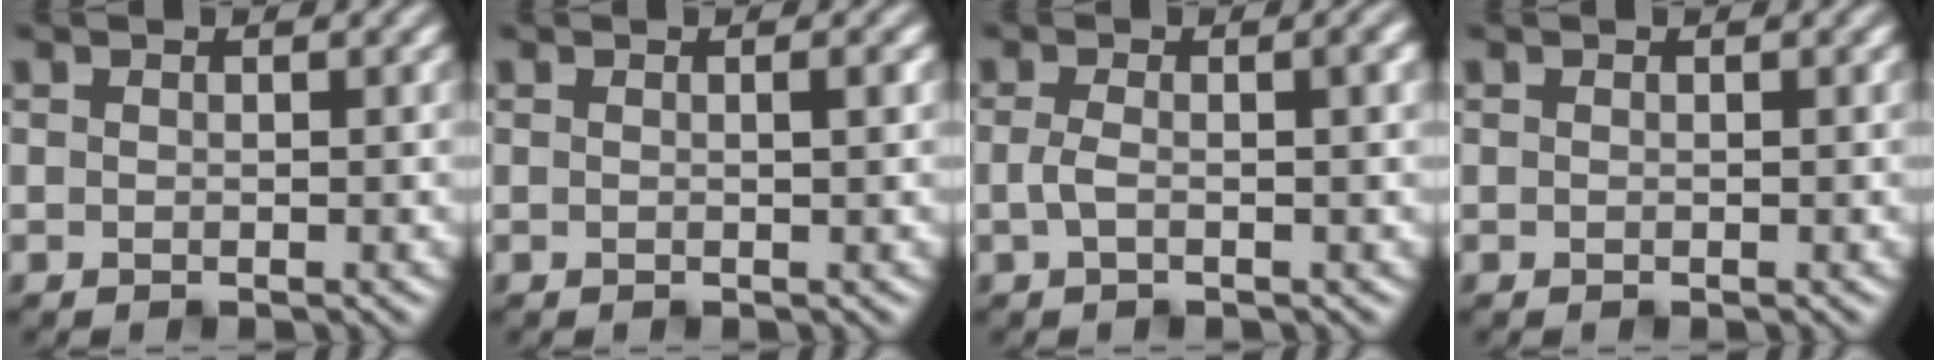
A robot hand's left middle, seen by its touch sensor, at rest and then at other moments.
{"total": 0.8, "force": [0.1, 0.1, 0.7], "torque": [-0.009, 0.004, 0.000]}
{"total": 3.4, "force": [0.1, 1.3, 3.2], "torque": [-0.054, 0.006, -0.006]}
{"total": 0.0}